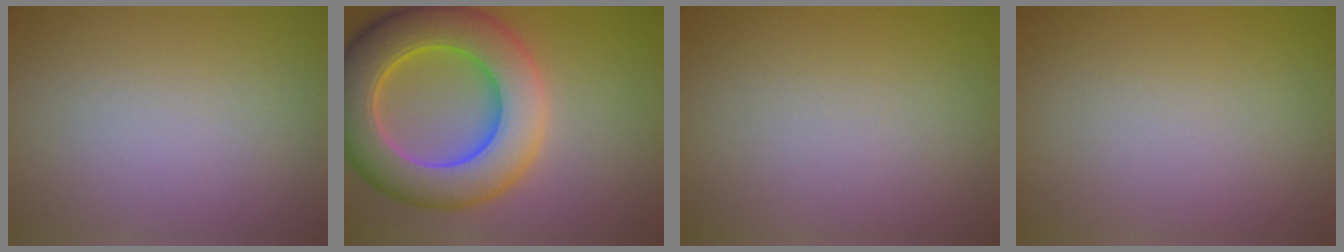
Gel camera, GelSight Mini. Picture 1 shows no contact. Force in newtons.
{"total": 11.1, "press": 11.0, "slide": 0.3}
{"total": 0.0}
{"total": 0.0}